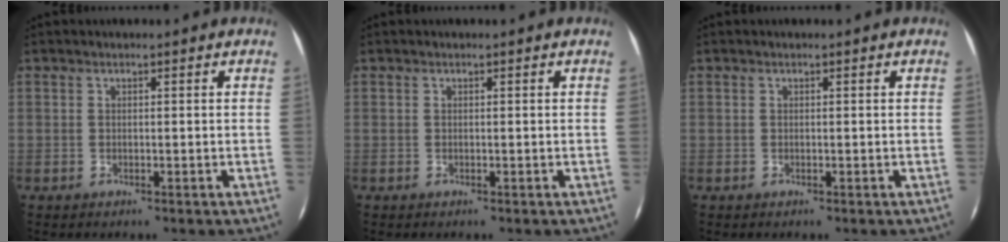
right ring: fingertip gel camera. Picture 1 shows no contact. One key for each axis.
{"total": 0.0}
{"total": 0.0}